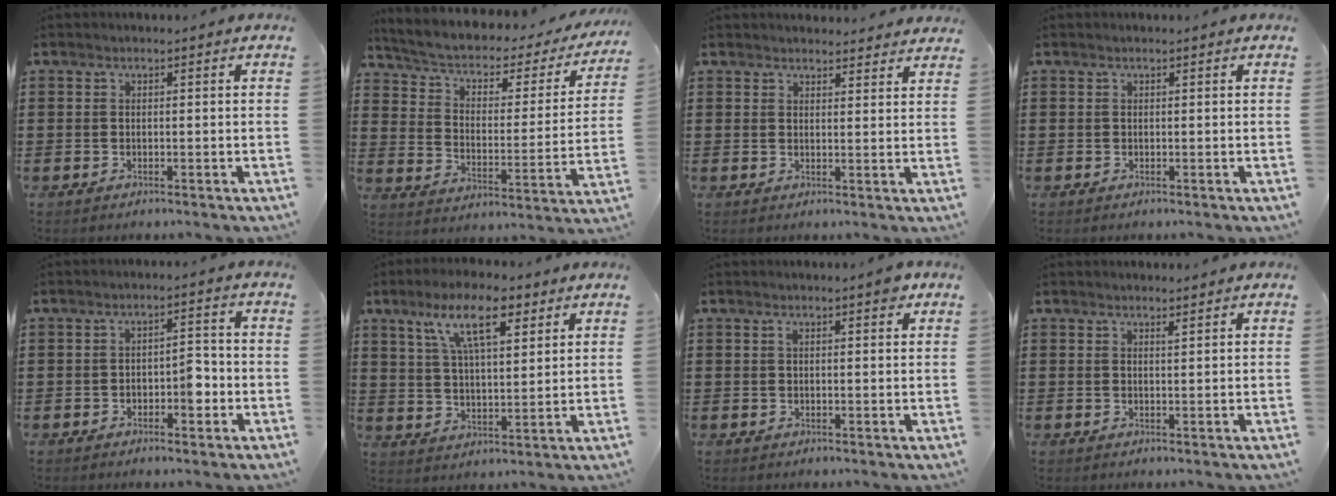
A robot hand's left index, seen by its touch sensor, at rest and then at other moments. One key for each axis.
{"total": 3.4, "fx": 1.4, "fy": 2.1, "fz": 2.3, "tx": -0.056, "ty": -0.013, "tz": 0.011}
{"total": 2.4, "fx": 2.4, "fy": 0.3, "fz": -0.2, "tx": 0.004, "ty": -0.010, "tz": 0.043}
{"total": 0.0}
{"total": 3.9, "fx": -1.4, "fy": 1.9, "fz": 3.1, "tx": -0.047, "ty": 0.003, "tz": -0.030}
{"total": 11.3, "fx": 6.8, "fy": 3.8, "fz": 8.2, "tx": -0.158, "ty": -0.004, "tz": 0.119}
{"total": 1.9, "fx": 1.2, "fy": 0.3, "fz": 1.4, "tx": -0.031, "ty": 0.003, "tz": 0.021}
{"total": 1.2, "fx": 1.1, "fy": 0.1, "fz": 0.5, "tx": -0.012, "ty": -0.001, "tz": 0.020}